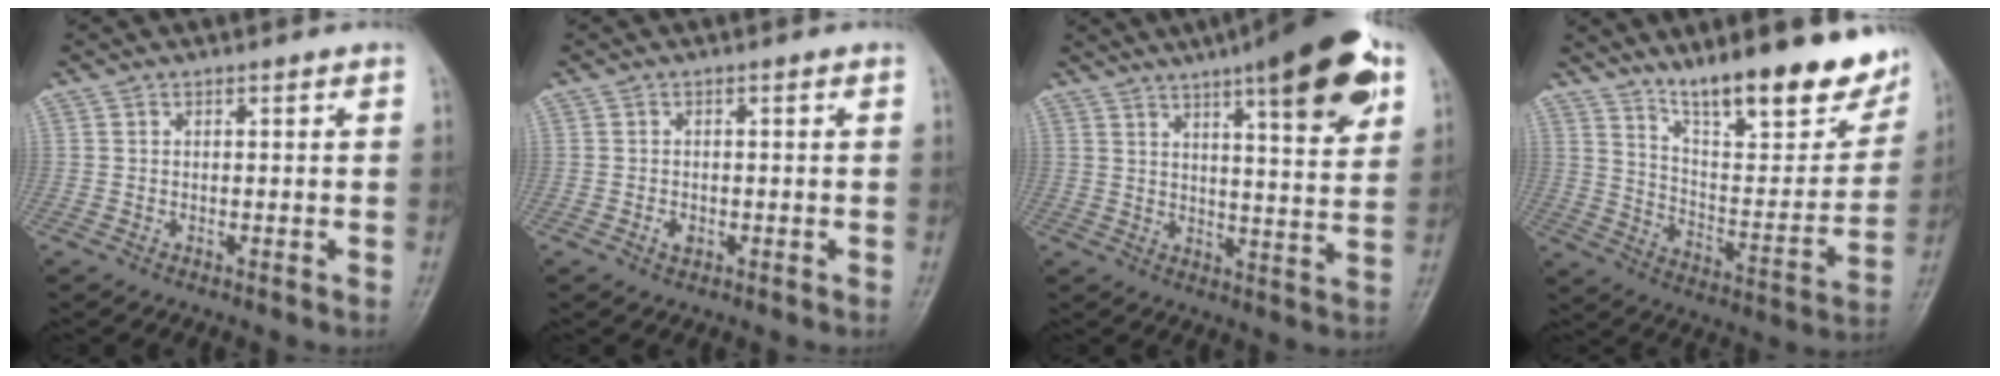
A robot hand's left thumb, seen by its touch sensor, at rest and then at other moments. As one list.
[{"total": 1.5, "force": [-0.5, 1.1, 0.9], "torque": [-0.013, 0.001, -0.009]}, {"total": 18.9, "force": [10.1, 4.3, 15.4], "torque": [-0.192, -0.032, 0.141]}, {"total": 21.2, "force": [15.2, 5.6, 13.6], "torque": [-0.160, -0.085, 0.246]}]